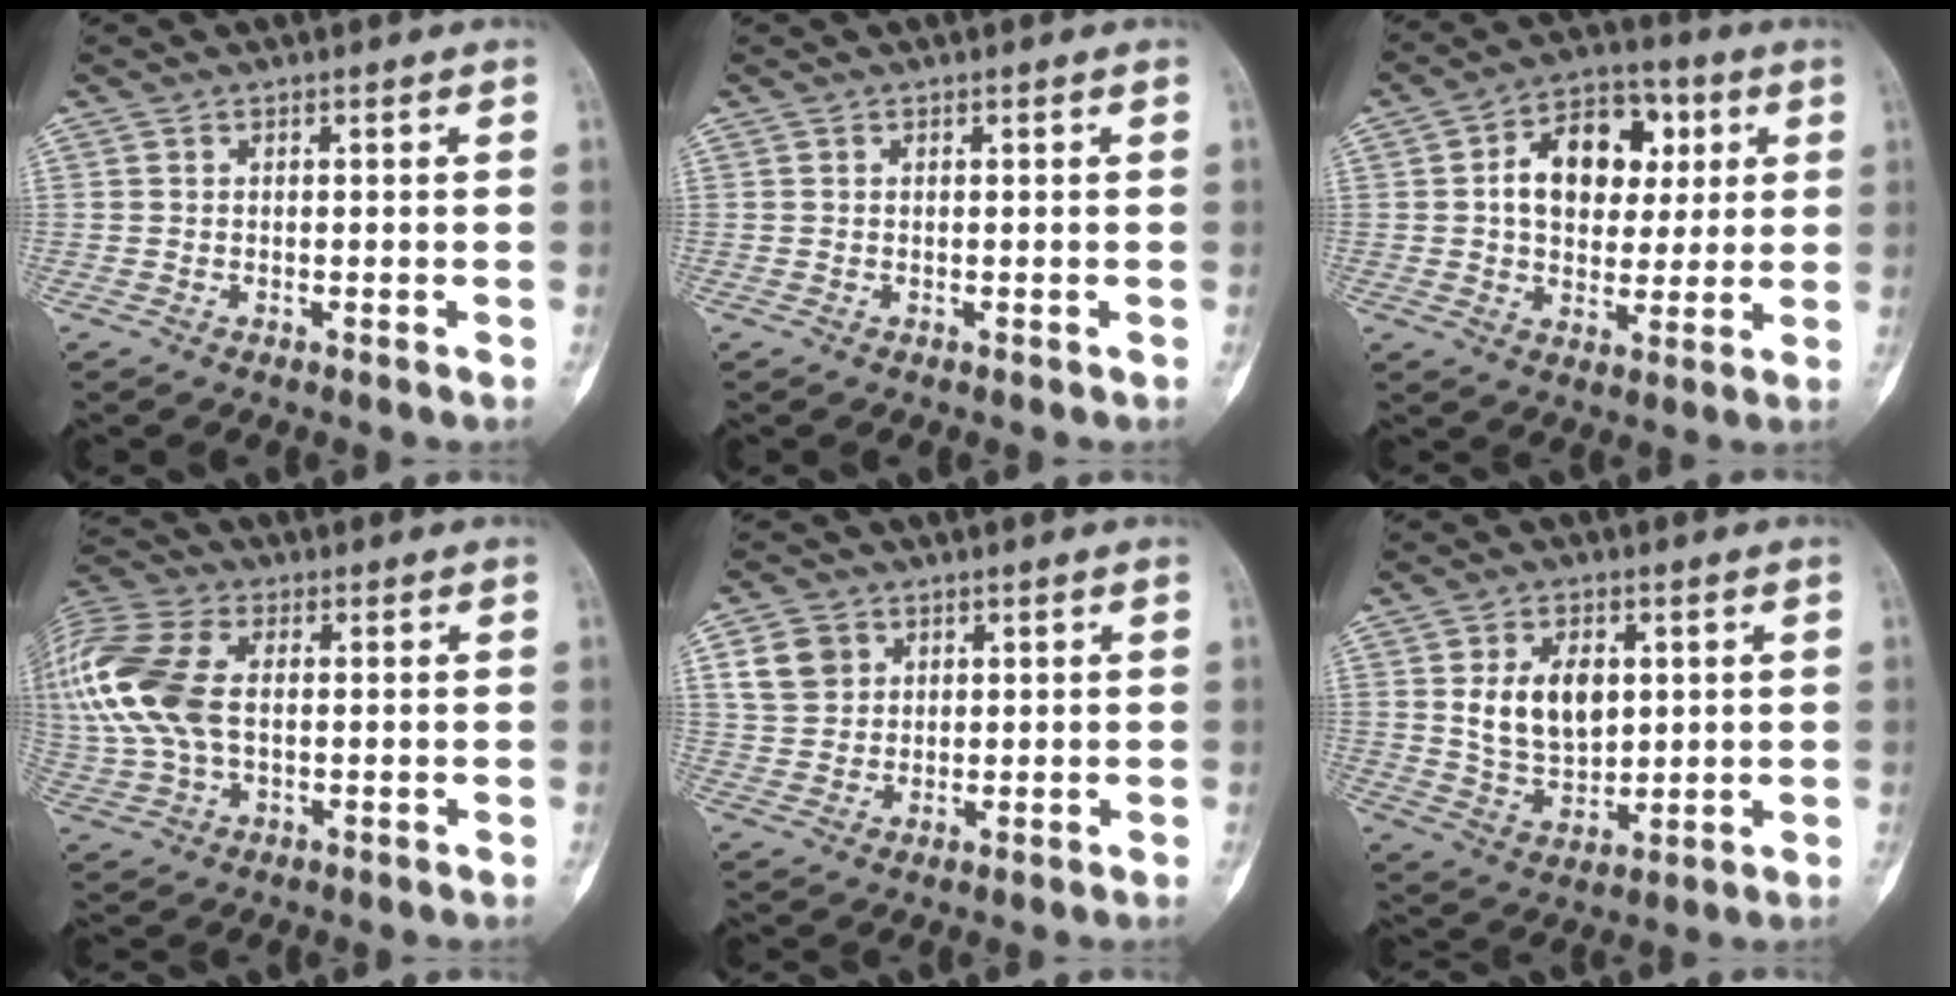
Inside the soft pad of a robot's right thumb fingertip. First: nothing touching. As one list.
[{"total": 0.0}, {"total": 14.7, "force": [3.1, 10.1, 10.1], "torque": [-0.112, 0.011, 0.043]}, {"total": 19.9, "force": [2.4, 12.4, 15.3], "torque": [-0.385, 0.014, 0.044]}, {"total": 6.3, "force": [2.4, 5.3, 2.5], "torque": [-0.027, -0.005, 0.050]}, {"total": 10.6, "force": [2.4, 6.9, 7.6], "torque": [-0.108, -0.018, 0.055]}]